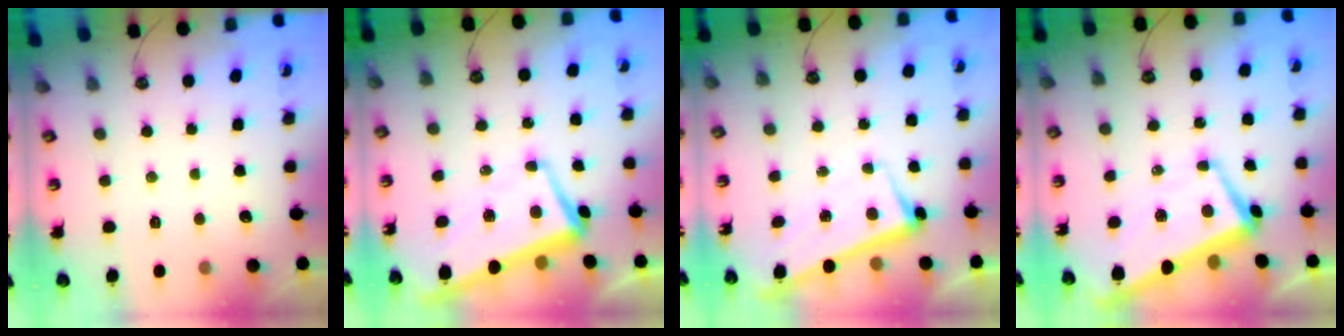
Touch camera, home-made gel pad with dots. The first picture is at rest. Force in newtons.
{"total": 1.6, "press": 0.1, "slide": 1.6}
{"total": 2.6, "press": 2.4, "slide": 0.9}
{"total": 1.9, "press": 1.7, "slide": 1.0}